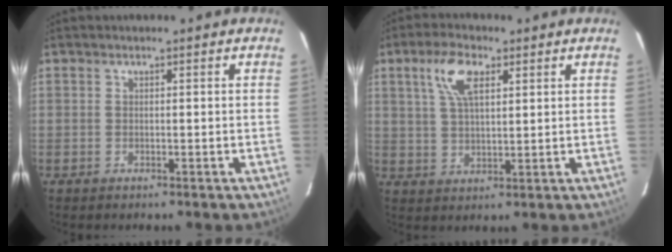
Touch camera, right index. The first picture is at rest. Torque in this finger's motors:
{"motor_torque": [0.54, 0.08, 0.36, 0.09]}